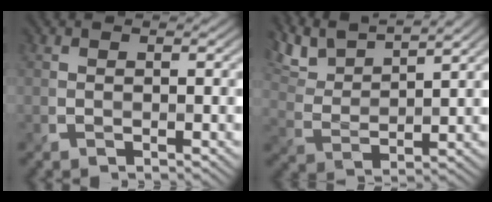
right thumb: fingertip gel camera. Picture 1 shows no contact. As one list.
[{"total": 8.2, "force": [6.6, 1.8, 4.5], "torque": [-0.103, 0.017, 0.128]}]